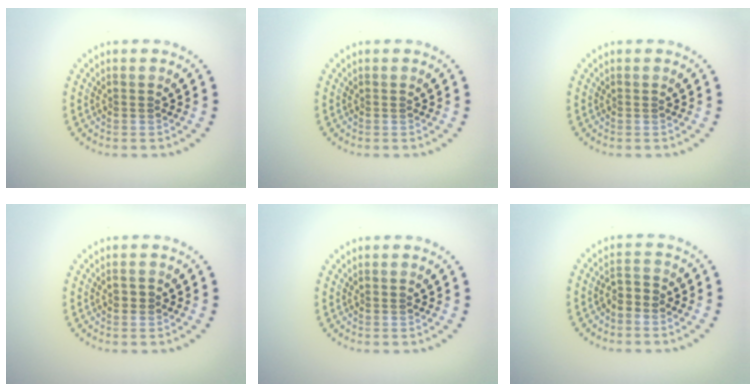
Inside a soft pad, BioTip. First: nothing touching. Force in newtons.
{"total": 0.0}
{"total": 0.0}
{"total": 0.8, "press": 0.8, "slide": 0.1}
{"total": 0.0}
{"total": 1.8, "press": 1.4, "slide": 1.2}